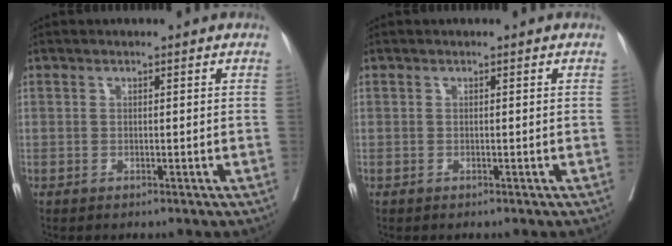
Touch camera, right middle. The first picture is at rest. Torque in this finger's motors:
{"motor_torque": [0.16, -0.15, 0.24, 0.06]}